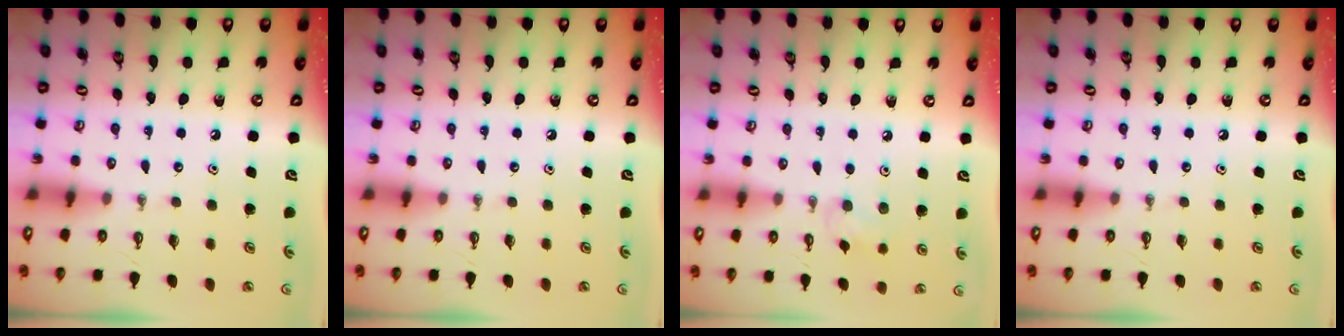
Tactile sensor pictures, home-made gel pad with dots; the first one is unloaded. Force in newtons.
{"total": 0.0}
{"total": 6.3, "press": 6.2, "slide": 1.2}
{"total": 0.0}